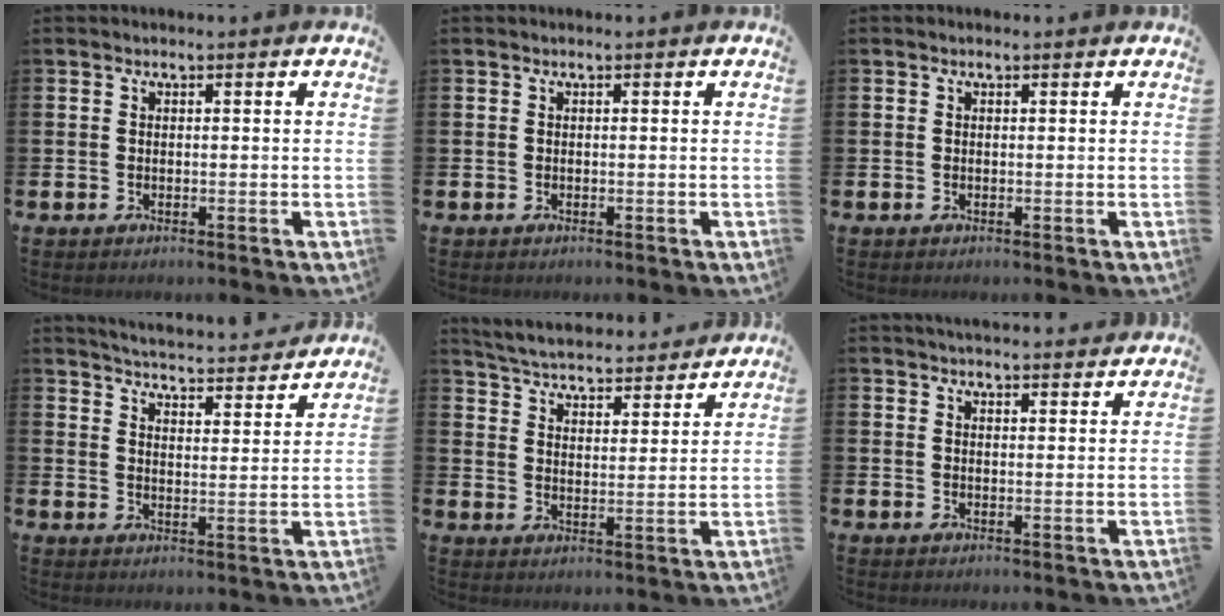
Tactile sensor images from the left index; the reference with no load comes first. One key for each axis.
{"total": 0.0}
{"total": 0.0}
{"total": 5.0, "fx": 5.0, "fy": 0.1, "fz": 0.6, "tx": -0.025, "ty": -0.045, "tz": 0.085}
{"total": 5.3, "fx": 5.3, "fy": 0.7, "fz": 0.5, "tx": -0.037, "ty": -0.043, "tz": 0.091}
{"total": 3.2, "fx": 3.1, "fy": 0.2, "fz": 0.2, "tx": -0.007, "ty": -0.017, "tz": 0.057}